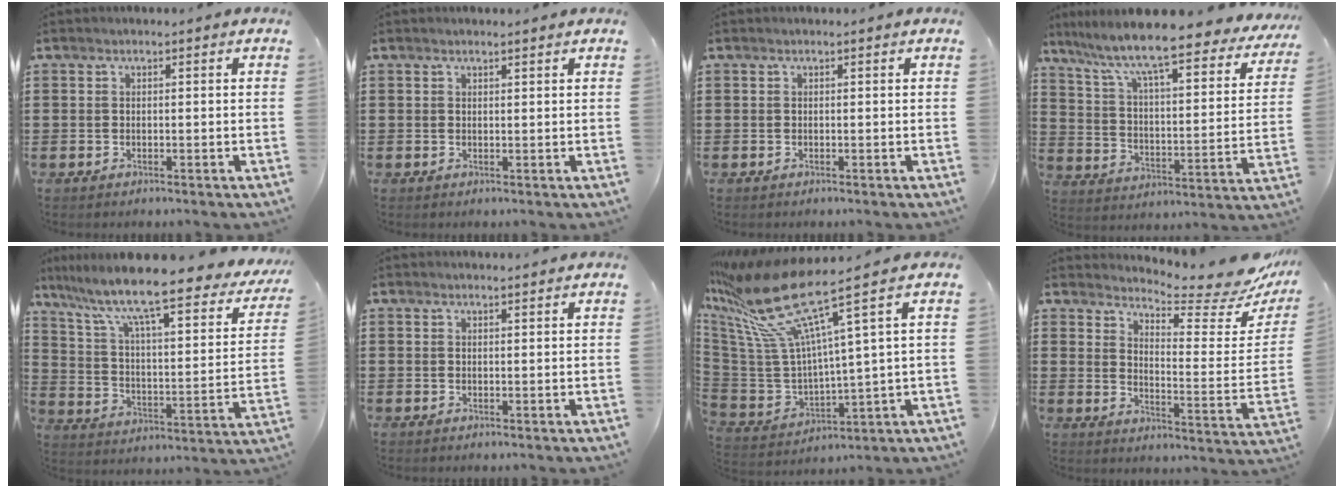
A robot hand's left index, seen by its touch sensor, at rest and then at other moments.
{"total": 0.8, "force": [0.7, 0.0, 0.3], "torque": [-0.008, -0.001, 0.015]}
{"total": 0.0}
{"total": 9.0, "force": [7.6, 0.1, 4.8], "torque": [-0.125, -0.063, 0.123]}
{"total": 10.6, "force": [8.3, 0.9, 6.6], "torque": [-0.152, -0.060, 0.130]}
{"total": 0.9, "force": [0.9, 0.0, 0.3], "torque": [-0.007, -0.002, 0.018]}
{"total": 16.1, "force": [9.5, 3.2, 12.6], "torque": [-0.303, -0.060, 0.148]}
{"total": 5.9, "force": [5.7, 0.2, 1.8], "torque": [-0.040, -0.061, 0.093]}